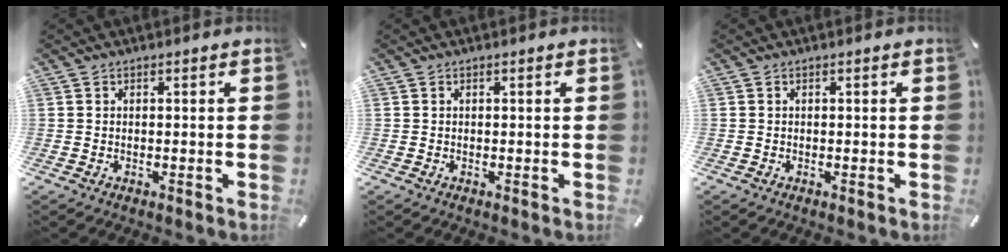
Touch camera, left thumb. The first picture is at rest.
{"total": 0.0}
{"total": 0.0}